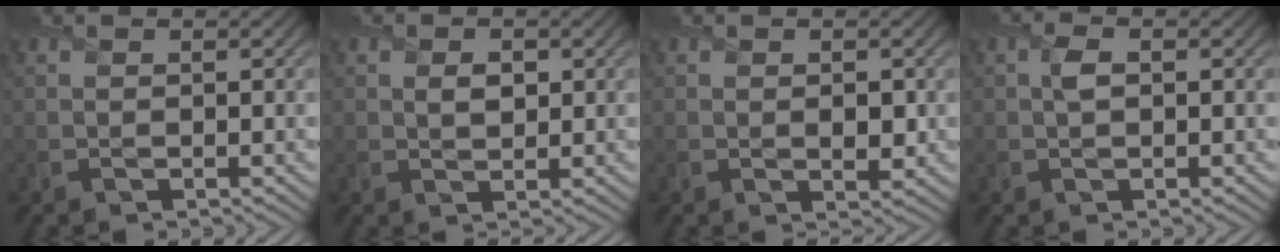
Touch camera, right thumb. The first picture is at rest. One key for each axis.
{"total": 1.9, "fx": 0.4, "fy": 1.2, "fz": 1.4, "tx": -0.032, "ty": -0.003, "tz": 0.005}
{"total": 1.6, "fx": -0.1, "fy": 0.9, "fz": 1.3, "tx": -0.026, "ty": -0.006, "tz": -0.001}
{"total": 1.7, "fx": 0.2, "fy": 0.9, "fz": 1.4, "tx": -0.032, "ty": 0.007, "tz": 0.002}